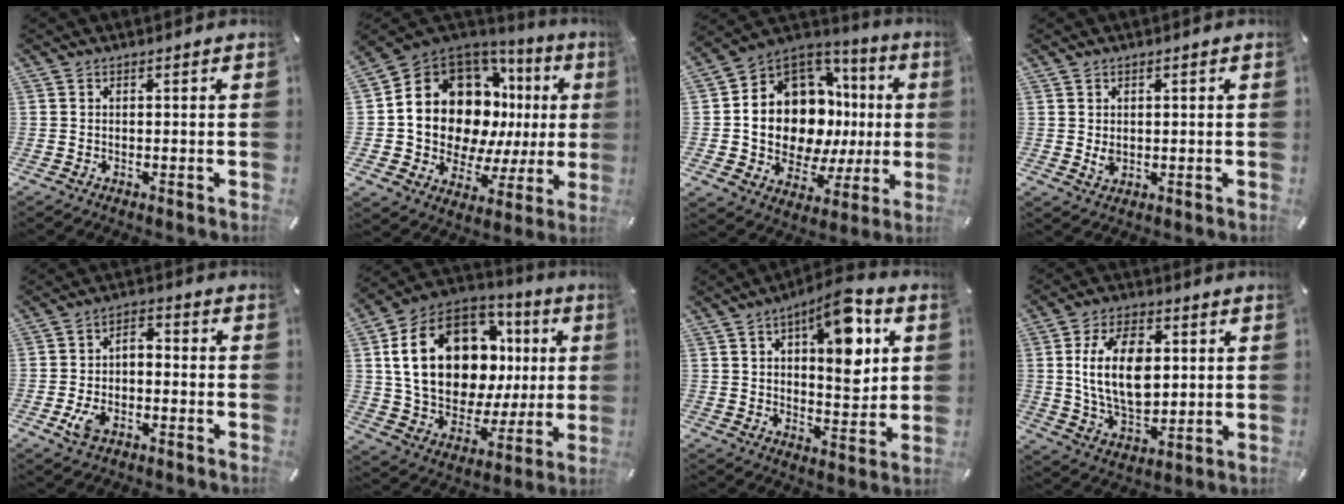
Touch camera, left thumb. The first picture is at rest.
{"total": 18.3, "force": [5.4, 13.8, 10.7], "torque": [-0.186, -0.054, 0.111]}
{"total": 15.1, "force": [1.3, 12.0, 9.2], "torque": [-0.169, -0.045, 0.029]}
{"total": 2.4, "force": [0.3, 2.0, 1.3], "torque": [-0.023, -0.004, 0.004]}
{"total": 7.0, "force": [-3.1, 4.2, 4.6], "torque": [-0.100, 0.014, -0.059]}
{"total": 23.9, "force": [6.8, 16.7, 15.6], "torque": [-0.286, -0.028, 0.132]}
{"total": 14.6, "force": [6.3, 7.1, 11.1], "torque": [-0.143, -0.029, 0.103]}
{"total": 15.4, "force": [2.5, 10.0, 11.5], "torque": [-0.237, 0.005, 0.040]}